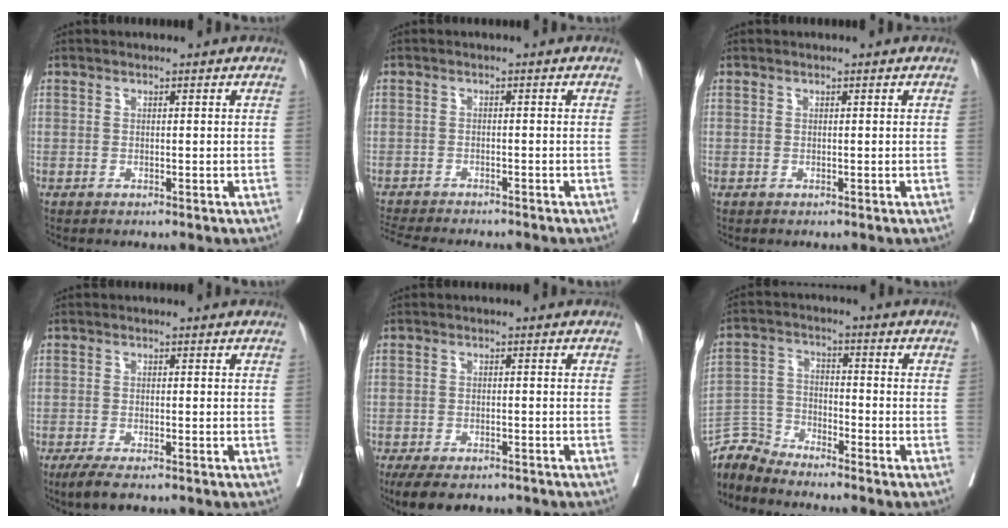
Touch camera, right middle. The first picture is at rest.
{"total": 10.9, "force": [-10.0, 1.5, 4.3], "torque": [-0.070, -0.014, -0.141]}
{"total": 0.0}
{"total": 4.2, "force": [-3.0, 0.8, 2.7], "torque": [-0.047, -0.011, -0.050]}
{"total": 8.7, "force": [-7.0, 2.9, 4.3], "torque": [-0.062, -0.007, -0.102]}
{"total": 6.0, "force": [-5.9, 0.3, -1.3], "torque": [0.021, 0.012, -0.120]}